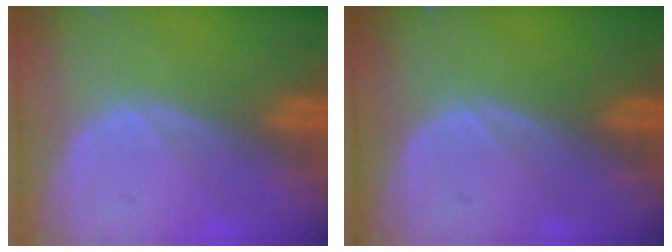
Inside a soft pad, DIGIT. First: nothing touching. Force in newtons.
{"total": 0.0}